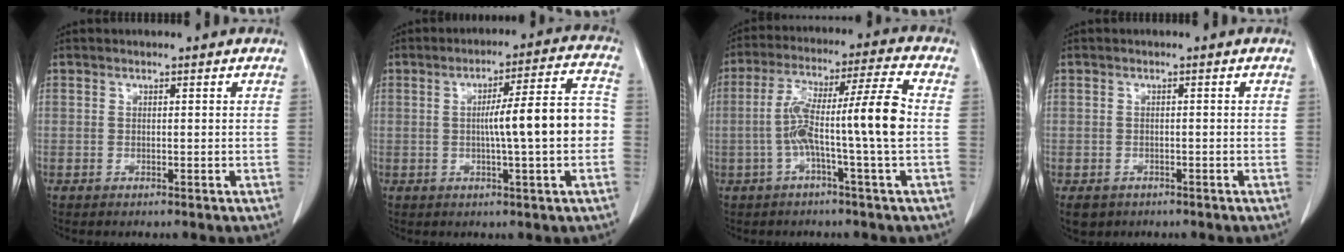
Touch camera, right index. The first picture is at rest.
{"total": 10.9, "force": [-0.9, 0.3, 10.8], "torque": [-0.157, 0.021, -0.017]}
{"total": 11.8, "force": [-1.6, -0.9, 11.7], "torque": [-0.213, 0.027, -0.032]}
{"total": 3.4, "force": [-2.1, 2.6, 0.7], "torque": [-0.010, -0.001, -0.030]}